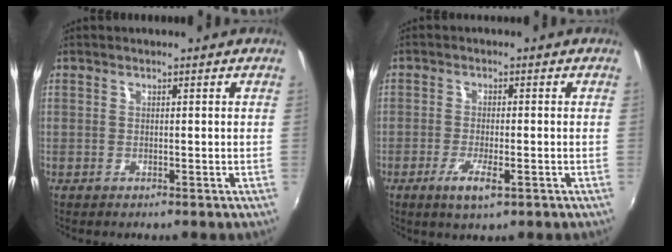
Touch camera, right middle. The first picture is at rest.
{"total": 4.8, "force": [-2.3, 1.0, 4.0], "torque": [-0.087, -0.011, -0.042]}